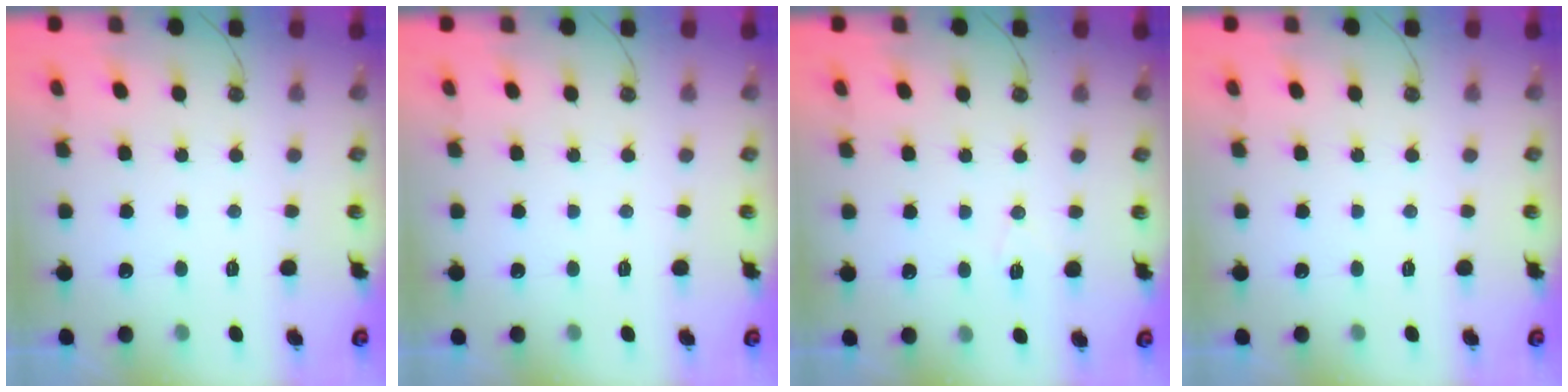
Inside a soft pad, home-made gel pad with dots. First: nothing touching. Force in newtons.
{"total": 0.0}
{"total": 5.3, "press": 4.8, "slide": 2.3}
{"total": 0.0}